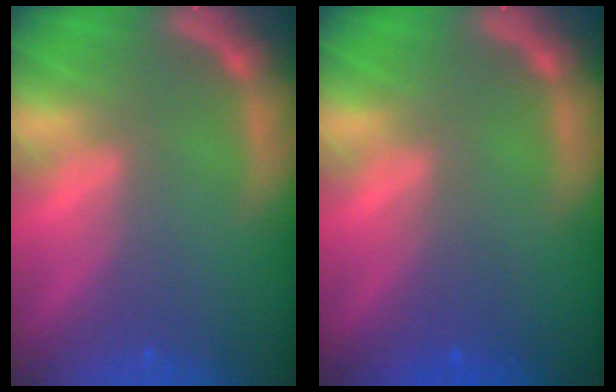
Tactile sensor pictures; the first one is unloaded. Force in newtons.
{"total": 1.4}